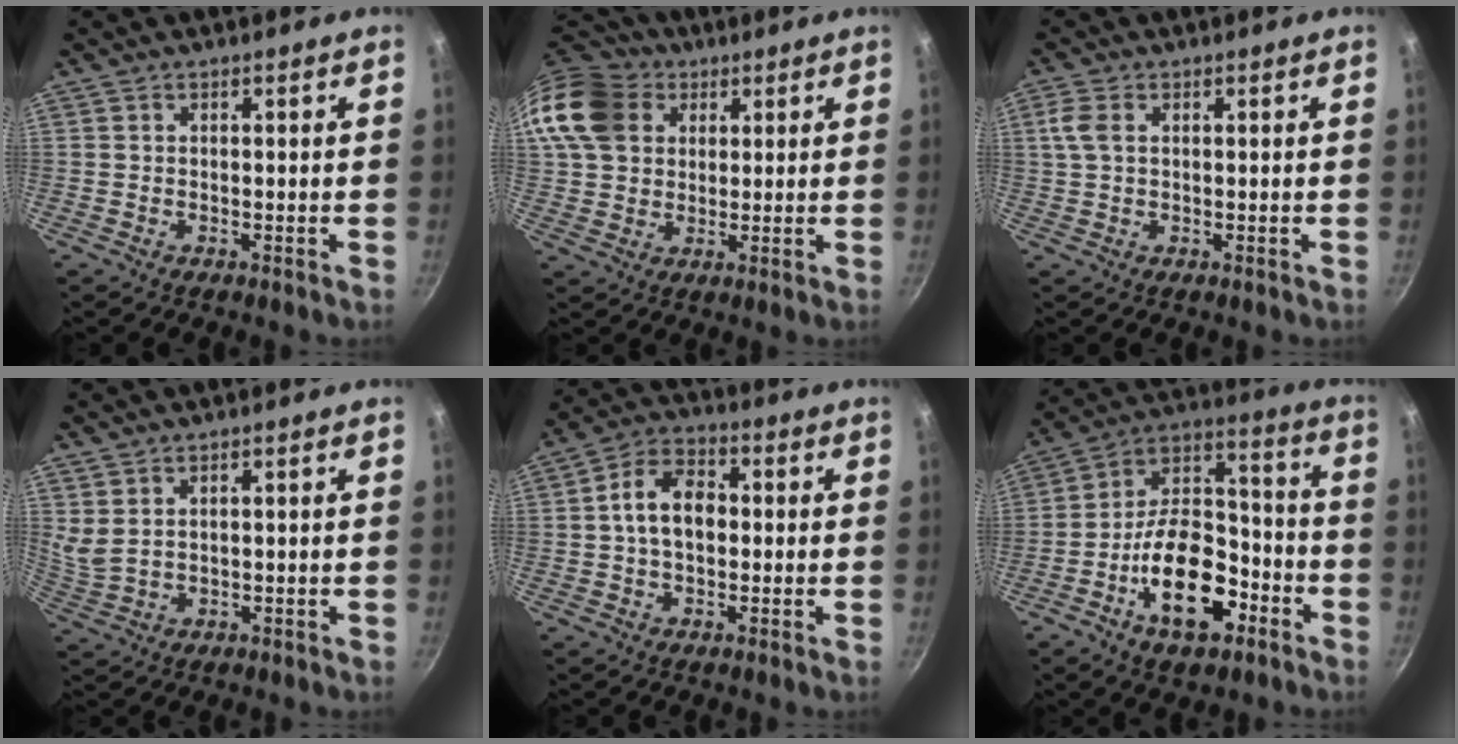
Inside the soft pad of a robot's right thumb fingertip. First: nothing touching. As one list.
[{"total": 14.9, "force": [5.3, 11.8, 7.3], "torque": [-0.134, 0.011, 0.091]}, {"total": 3.6, "force": [1.0, 2.2, 2.7], "torque": [-0.063, 0.007, 0.019]}, {"total": 3.2, "force": [1.8, 1.5, 2.2], "torque": [-0.044, -0.014, 0.045]}, {"total": 9.4, "force": [0.4, 6.3, 7.0], "torque": [-0.100, 0.025, -0.006]}, {"total": 18.4, "force": [-7.8, 10.1, 13.2], "torque": [-0.184, 0.066, -0.133]}]